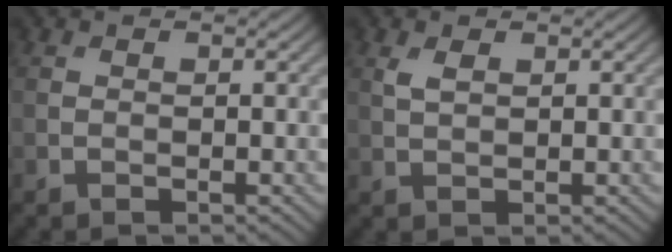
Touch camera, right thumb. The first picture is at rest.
{"total": 1.8, "force": [0.8, 0.8, 1.3], "torque": [-0.033, 0.000, 0.019]}